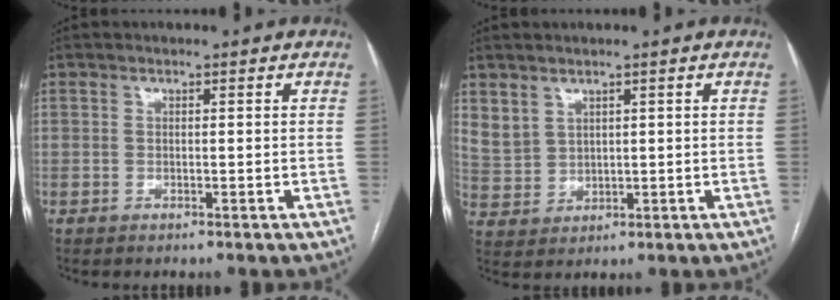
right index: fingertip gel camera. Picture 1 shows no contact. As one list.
[{"total": 4.5, "force": [3.0, 3.2, 1.2], "torque": [-0.028, 0.003, 0.076]}]